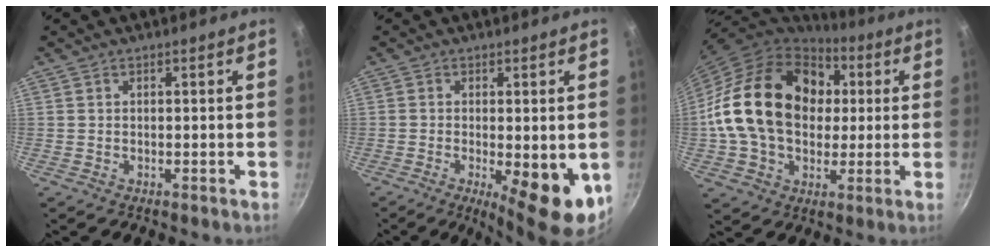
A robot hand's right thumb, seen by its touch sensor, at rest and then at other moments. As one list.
[{"total": 11.8, "force": [-3.1, 3.9, 10.7], "torque": [-0.135, -0.009, -0.033]}, {"total": 24.6, "force": [3.0, 18.1, 16.4], "torque": [-0.266, 0.026, 0.048]}]